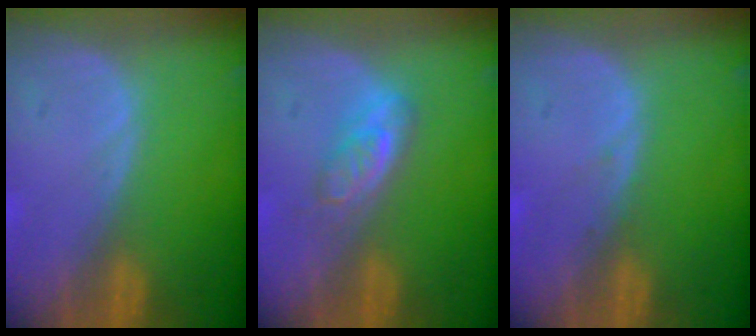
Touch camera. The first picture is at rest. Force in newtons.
{"total": 3.8, "press": 3.8, "slide": 0.1}
{"total": 0.6, "press": 0.3, "slide": 0.5}